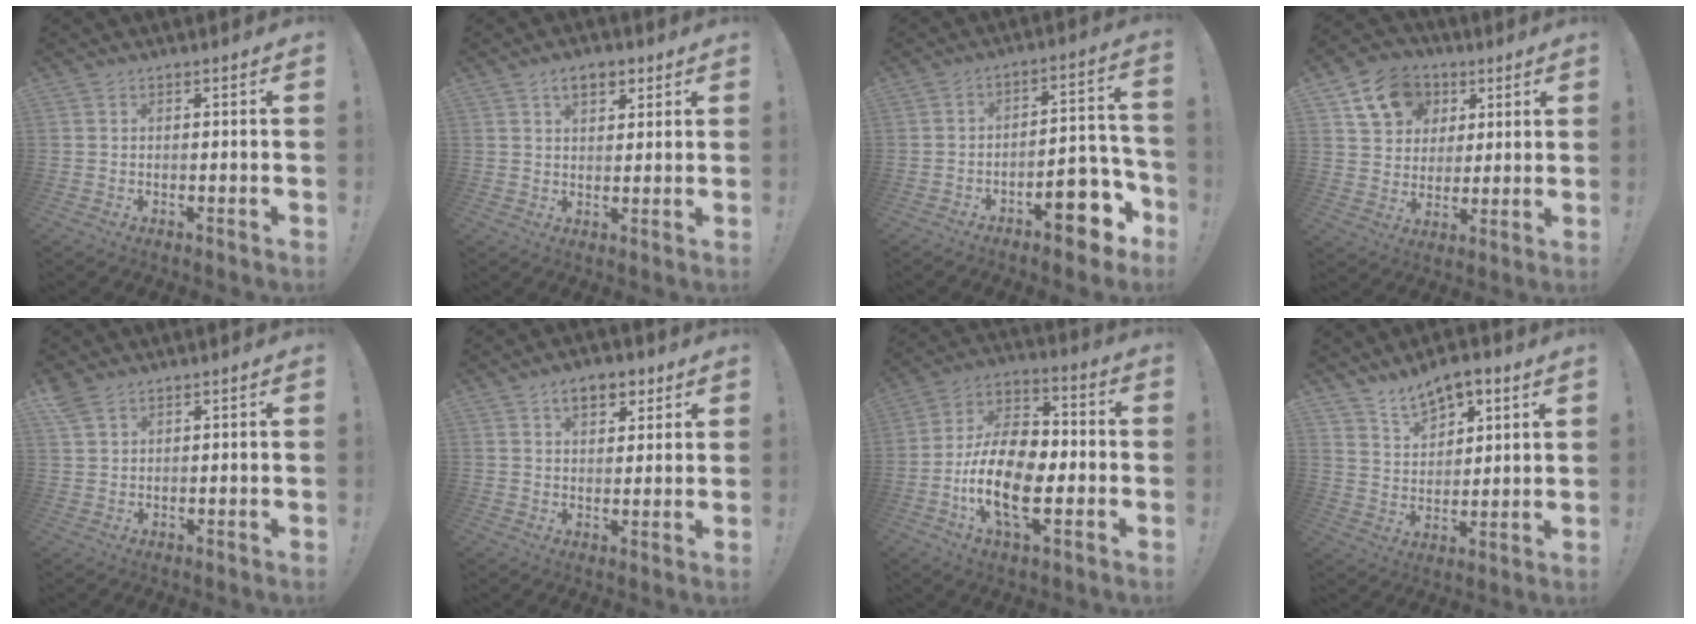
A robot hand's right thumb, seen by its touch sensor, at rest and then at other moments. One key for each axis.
{"total": 6.2, "fx": 3.3, "fy": 3.8, "fz": 3.6, "tx": -0.039, "ty": -0.007, "tz": 0.055}
{"total": 13.8, "fx": -8.1, "fy": 5.5, "fz": 9.7, "tx": -0.095, "ty": 0.056, "tz": -0.130}
{"total": 13.5, "fx": 6.0, "fy": 11.0, "fz": 5.2, "tx": -0.069, "ty": -0.022, "tz": 0.118}
{"total": 4.0, "fx": 2.9, "fy": 1.9, "fz": 1.9, "tx": -0.036, "ty": -0.011, "tz": 0.057}
{"total": 7.7, "fx": 4.2, "fy": 4.8, "fz": 4.4, "tx": -0.051, "ty": -0.012, "tz": 0.073}
{"total": 18.3, "fx": -5.1, "fy": 10.0, "fz": 14.5, "tx": -0.284, "ty": 0.018, "tz": -0.084}
{"total": 8.9, "fx": 6.9, "fy": 4.7, "fz": 3.0, "tx": -0.056, "ty": -0.043, "tz": 0.133}